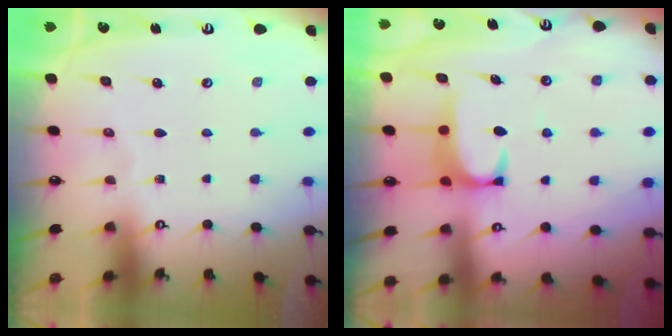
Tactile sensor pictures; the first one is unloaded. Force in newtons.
{"total": 2.5, "press": 2.4, "slide": 0.7}